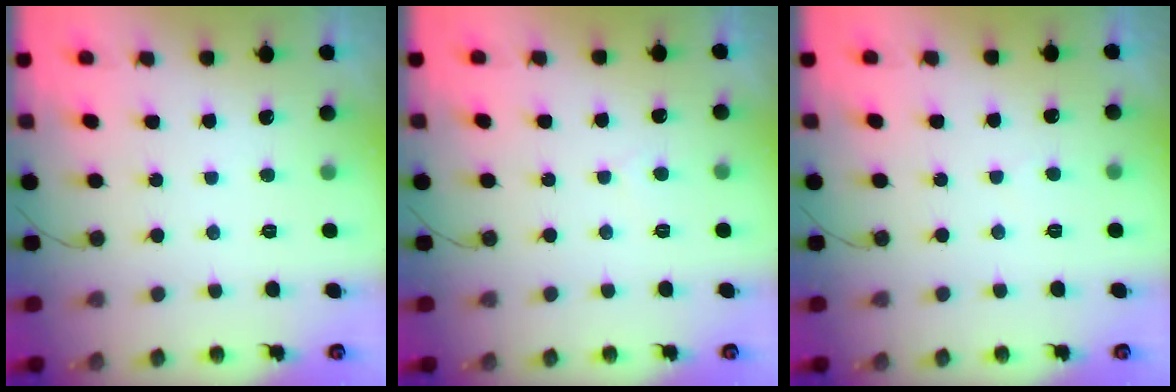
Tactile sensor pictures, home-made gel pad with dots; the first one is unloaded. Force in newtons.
{"total": 2.9, "press": 2.9, "slide": 0.4}
{"total": 2.8, "press": 2.8, "slide": 0.3}